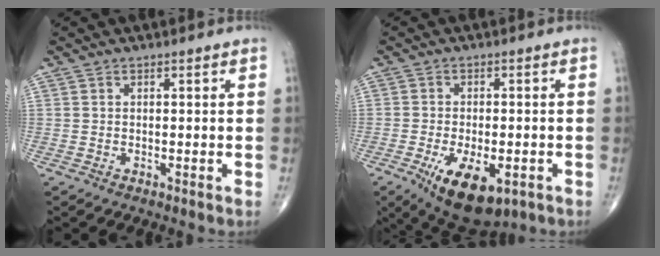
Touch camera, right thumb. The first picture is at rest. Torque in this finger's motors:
{"motor_torque": [1.68, 1.53, 0.63, 0.32, 0.31]}